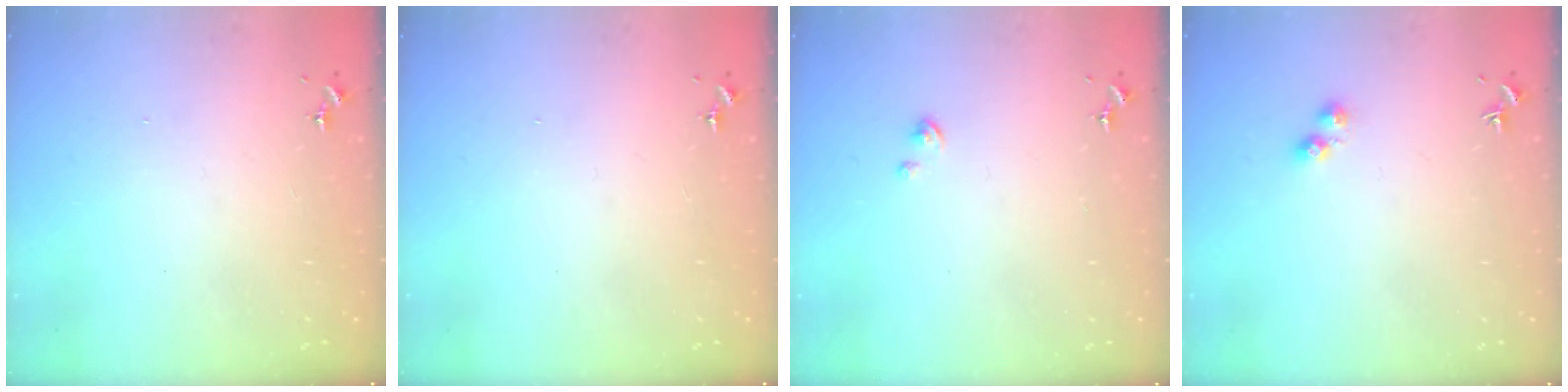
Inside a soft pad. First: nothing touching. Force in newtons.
{"total": 0.0}
{"total": 0.8, "press": 0.8, "slide": 0.2}
{"total": 2.2, "press": 2.2, "slide": 0.6}